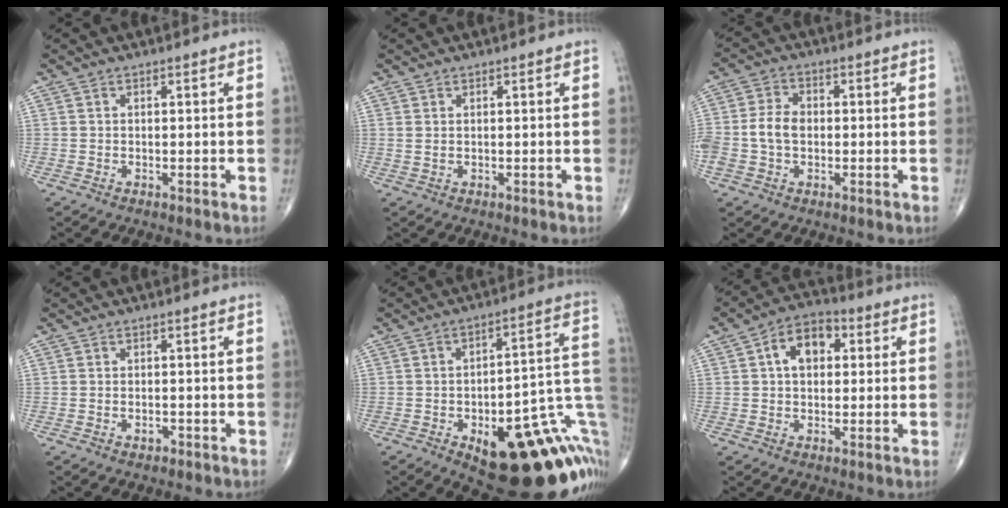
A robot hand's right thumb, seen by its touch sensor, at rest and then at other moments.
{"total": 0.7, "force": [0.3, 0.3, 0.6], "torque": [-0.018, 0.006, 0.010]}
{"total": 6.3, "force": [-0.6, 4.5, 4.3], "torque": [-0.092, 0.018, -0.014]}
{"total": 1.3, "force": [-0.7, 0.8, 0.7], "torque": [-0.013, 0.005, -0.009]}
{"total": 26.8, "force": [-8.5, 10.7, 23.1], "torque": [-0.211, 0.051, -0.097]}
{"total": 8.3, "force": [1.8, 5.6, 5.8], "torque": [-0.079, 0.015, 0.020]}